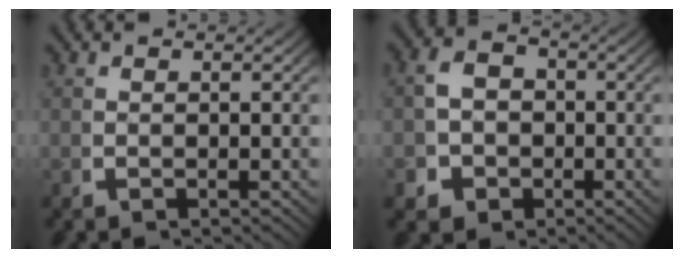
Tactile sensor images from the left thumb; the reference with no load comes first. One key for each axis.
{"total": 6.8, "fx": -1.8, "fy": 5.9, "fz": 2.8, "tx": -0.054, "ty": -0.022, "tz": -0.028}